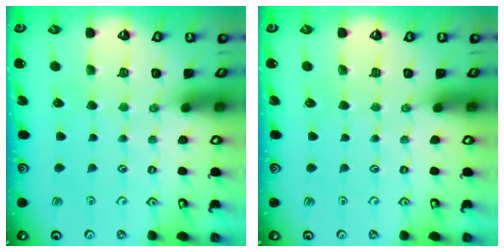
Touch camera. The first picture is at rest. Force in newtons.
{"total": 0.0}